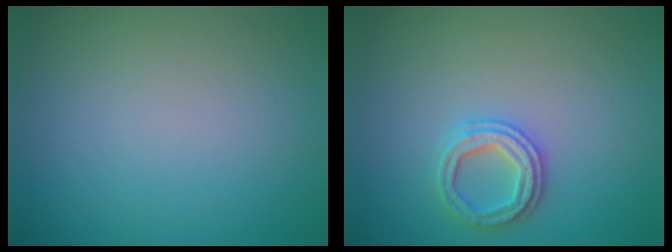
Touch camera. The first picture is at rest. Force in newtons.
{"total": 2.4, "press": 2.4, "slide": 0.2}